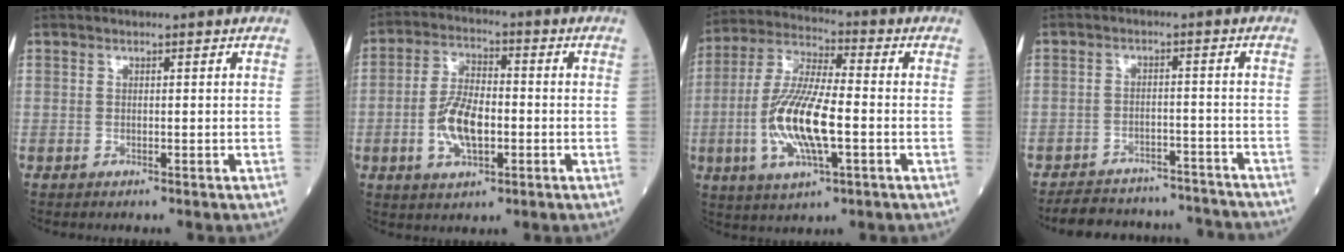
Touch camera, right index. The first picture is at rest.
{"total": 8.6, "force": [-1.9, 3.7, 7.5], "torque": [-0.156, 0.006, -0.035]}
{"total": 13.9, "force": [-2.9, 3.3, 13.2], "torque": [-0.275, -0.003, -0.052]}
{"total": 13.6, "force": [-12.8, 4.0, 2.4], "torque": [-0.034, 0.023, -0.162]}